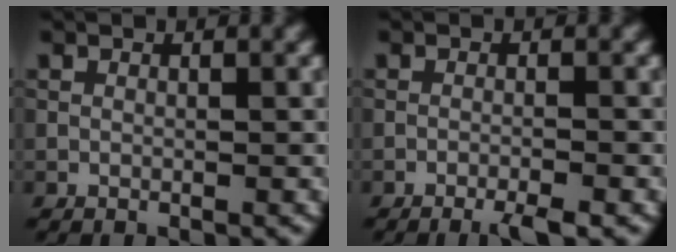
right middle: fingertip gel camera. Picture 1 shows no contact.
{"total": 2.4, "force": [-1.7, 0.2, 1.7], "torque": [-0.026, 0.000, -0.034]}